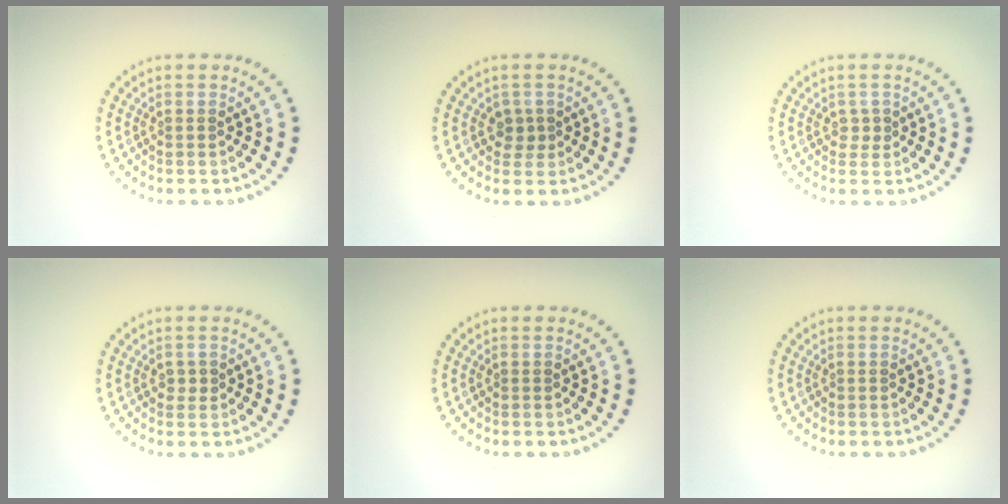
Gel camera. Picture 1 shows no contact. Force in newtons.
{"total": 1.3, "press": 1.1, "slide": 0.7}
{"total": 0.8, "press": 0.7, "slide": 0.3}
{"total": 1.0, "press": 1.0, "slide": 0.0}
{"total": 0.0}
{"total": 0.0}